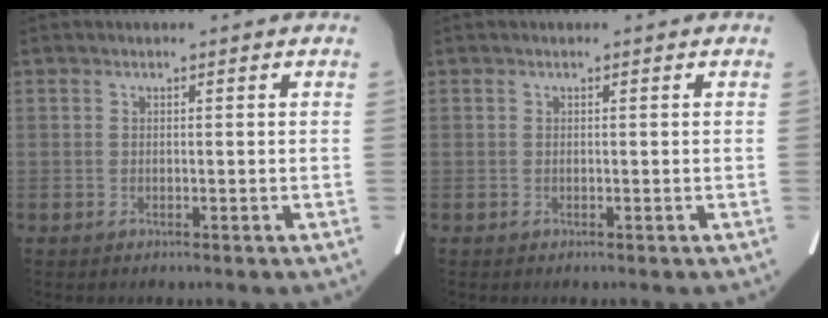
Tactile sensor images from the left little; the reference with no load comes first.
{"total": 0.0}